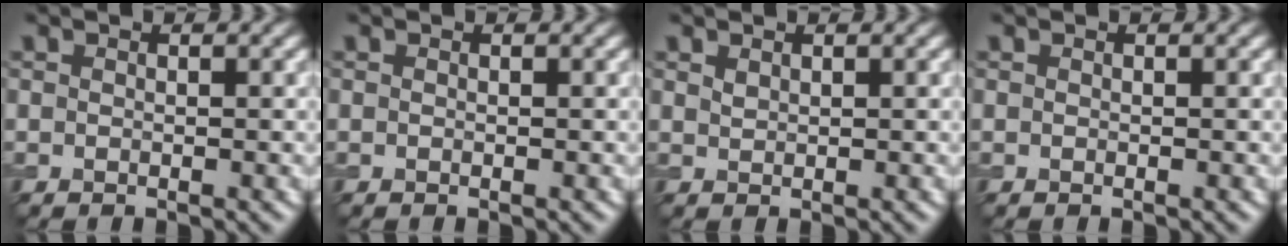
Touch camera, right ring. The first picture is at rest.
{"total": 0.0}
{"total": 0.7, "force": [0.6, 0.3, 0.3], "torque": [-0.008, 0.000, 0.014]}
{"total": 0.0}